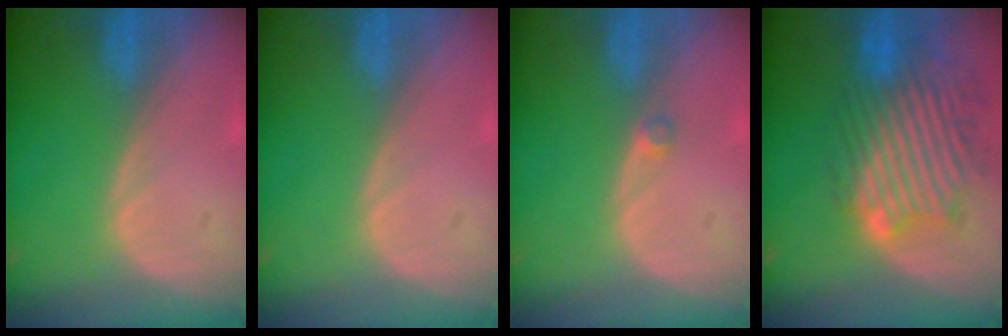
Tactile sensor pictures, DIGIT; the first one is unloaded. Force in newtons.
{"total": 0.0}
{"total": 1.1, "press": 1.0, "slide": 0.6}
{"total": 12.1, "press": 10.9, "slide": 5.2}